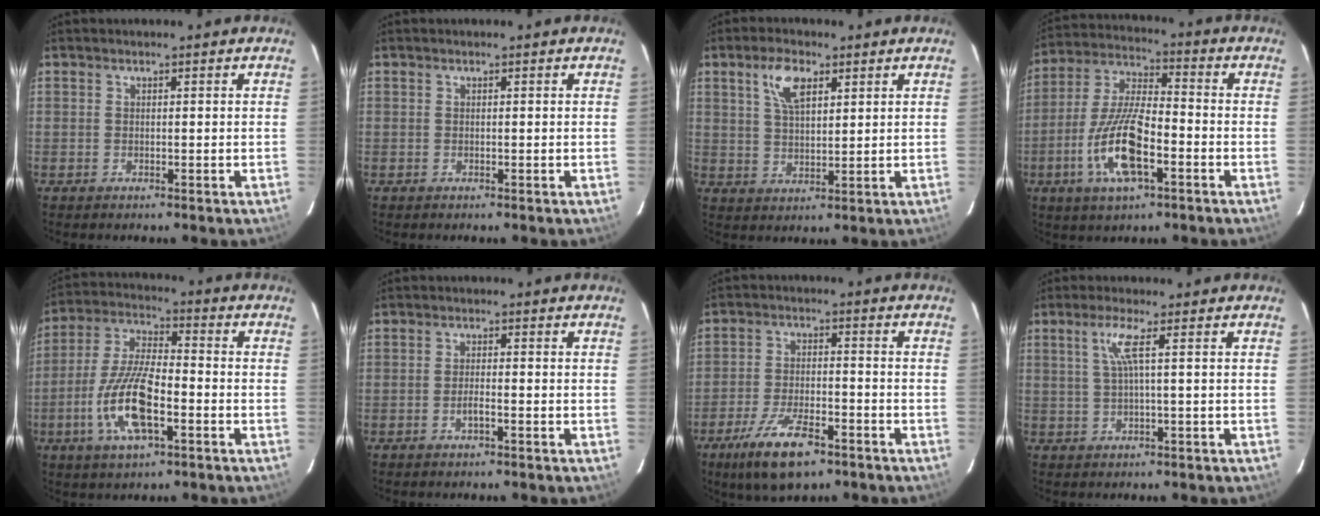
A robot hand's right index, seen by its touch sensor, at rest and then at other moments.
{"total": 0.0}
{"total": 6.6, "force": [3.3, 2.9, 4.9], "torque": [-0.092, 0.012, 0.064]}
{"total": 14.2, "force": [-5.5, 4.5, 12.3], "torque": [-0.263, -0.009, -0.106]}
{"total": 13.7, "force": [-5.0, 4.5, 12.0], "torque": [-0.257, -0.007, -0.096]}
{"total": 2.0, "force": [-1.2, 0.2, 1.6], "torque": [-0.033, 0.000, -0.023]}
{"total": 11.8, "force": [-7.5, 4.0, 8.1], "torque": [-0.178, -0.021, -0.133]}
{"total": 3.8, "force": [0.9, -0.7, 3.6], "torque": [-0.064, 0.005, 0.022]}